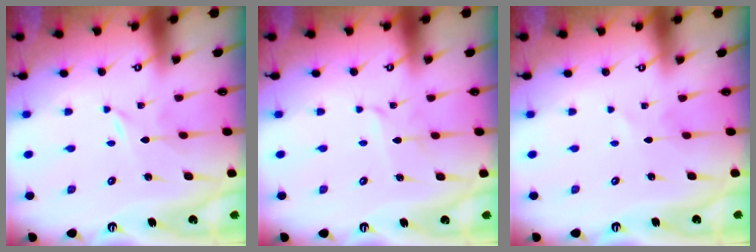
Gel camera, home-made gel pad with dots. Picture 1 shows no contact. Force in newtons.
{"total": 2.7, "press": 2.7, "slide": 0.2}
{"total": 2.2, "press": 2.2, "slide": 0.2}